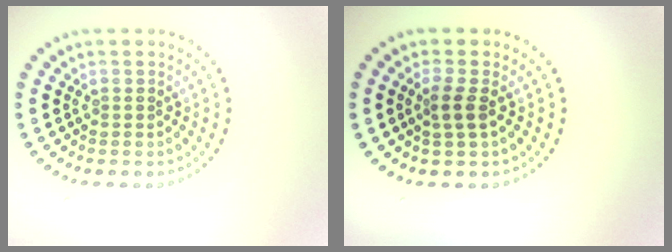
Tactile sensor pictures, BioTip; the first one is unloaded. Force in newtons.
{"total": 1.7, "press": 1.4, "slide": 1.0}